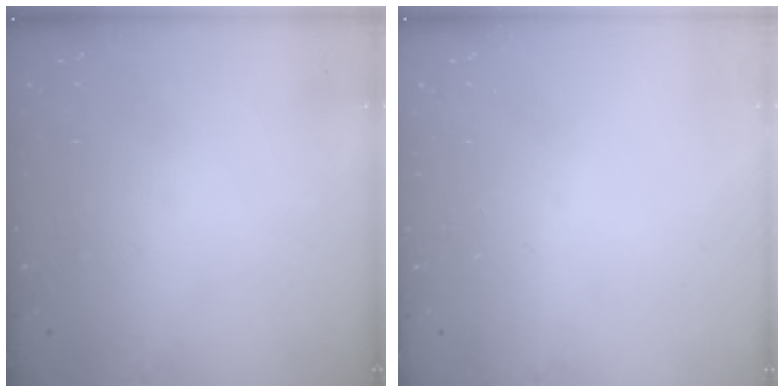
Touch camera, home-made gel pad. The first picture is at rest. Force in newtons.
{"total": 0.0}